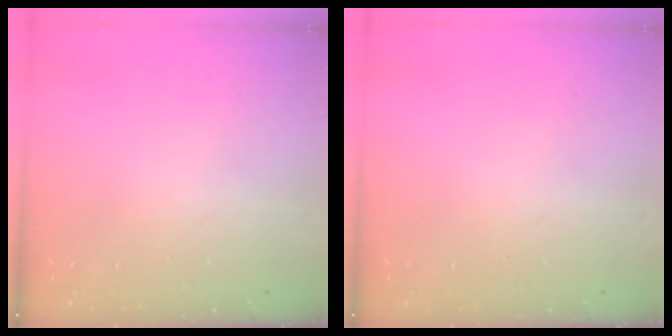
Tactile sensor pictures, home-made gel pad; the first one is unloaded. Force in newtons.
{"total": 0.0}